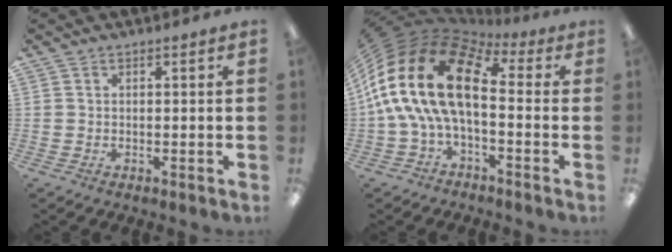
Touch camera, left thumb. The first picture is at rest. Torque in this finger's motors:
{"motor_torque": [0.08, 1.95, 1.69, -1.08, 1.05]}